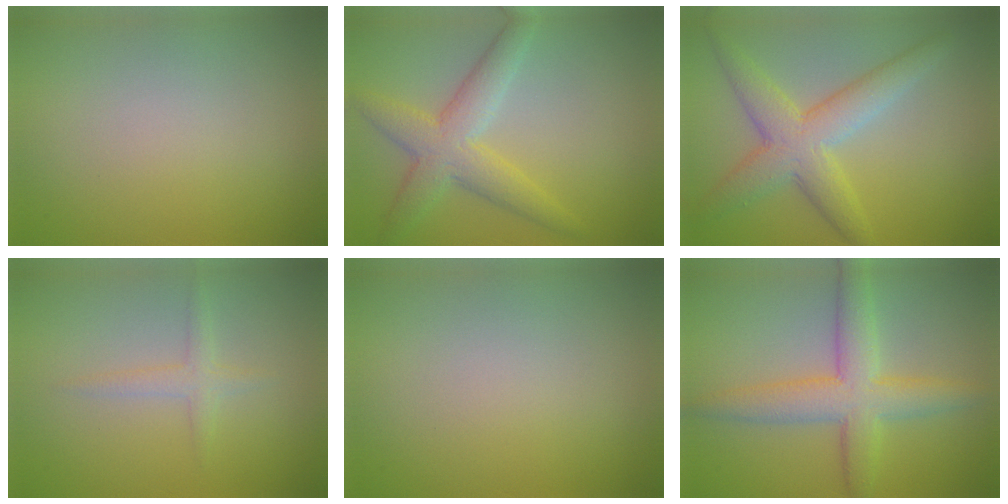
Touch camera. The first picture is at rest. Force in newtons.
{"total": 4.7, "press": 4.7, "slide": 0.2}
{"total": 5.4, "press": 5.4, "slide": 0.1}
{"total": 1.5, "press": 1.5, "slide": 0.1}
{"total": 0.0}
{"total": 5.3, "press": 5.3, "slide": 0.2}